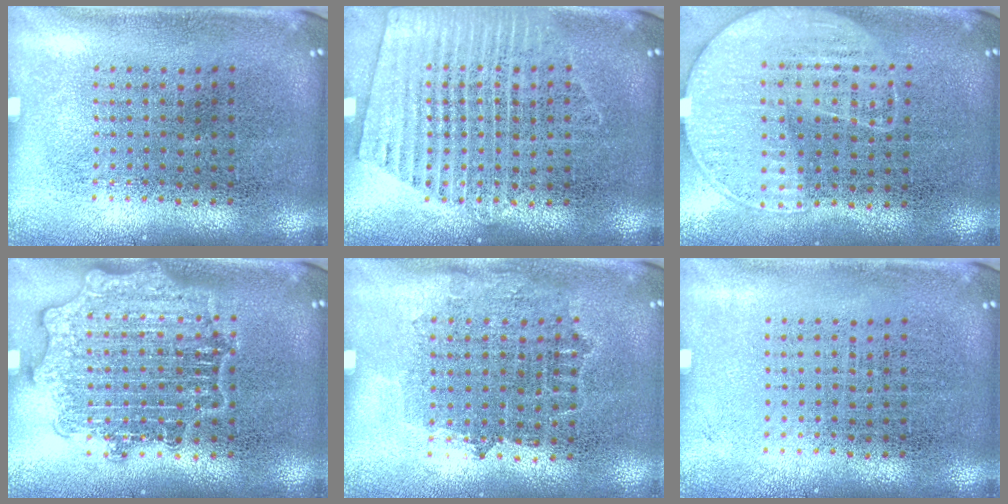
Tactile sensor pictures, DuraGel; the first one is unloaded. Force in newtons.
{"total": 2.3, "press": 2.3, "slide": 0.4}
{"total": 1.3, "press": 1.1, "slide": 0.6}
{"total": 3.0, "press": 3.0, "slide": 0.5}
{"total": 0.8, "press": 0.8, "slide": 0.4}
{"total": 0.0}